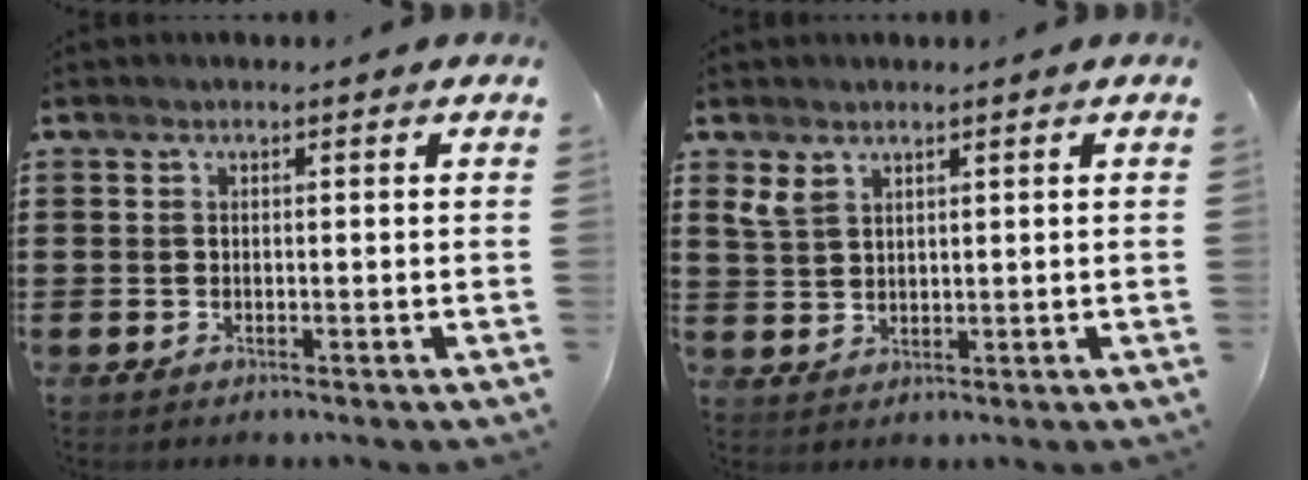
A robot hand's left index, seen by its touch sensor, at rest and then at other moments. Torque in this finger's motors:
{"motor_torque": [0.49, -0.48, 0.64, 0.06]}